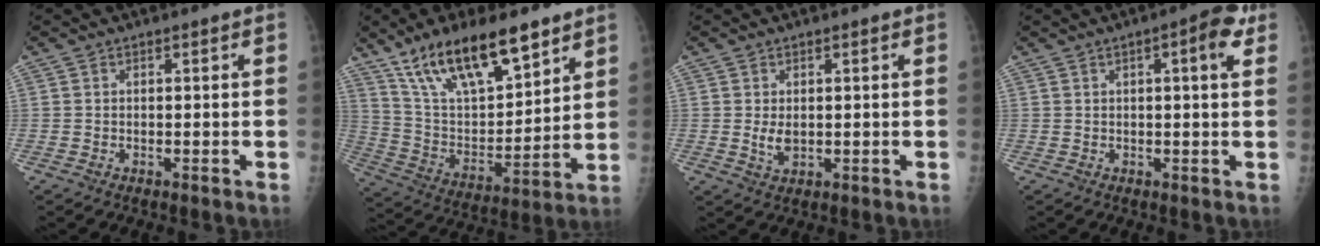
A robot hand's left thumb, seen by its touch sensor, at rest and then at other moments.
{"total": 20.6, "force": [13.7, 7.6, 13.4], "torque": [-0.203, -0.051, 0.256]}
{"total": 2.9, "force": [0.3, 1.8, 2.3], "torque": [-0.036, -0.008, 0.010]}
{"total": 5.6, "force": [2.2, 1.4, 5.0], "torque": [-0.061, 0.003, 0.022]}